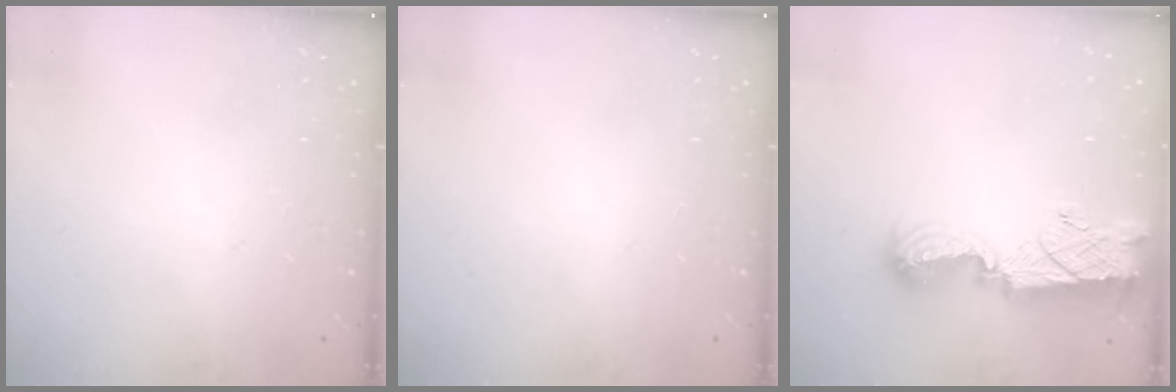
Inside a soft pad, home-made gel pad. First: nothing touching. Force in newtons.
{"total": 0.0}
{"total": 12.3, "press": 12.3, "slide": 0.8}